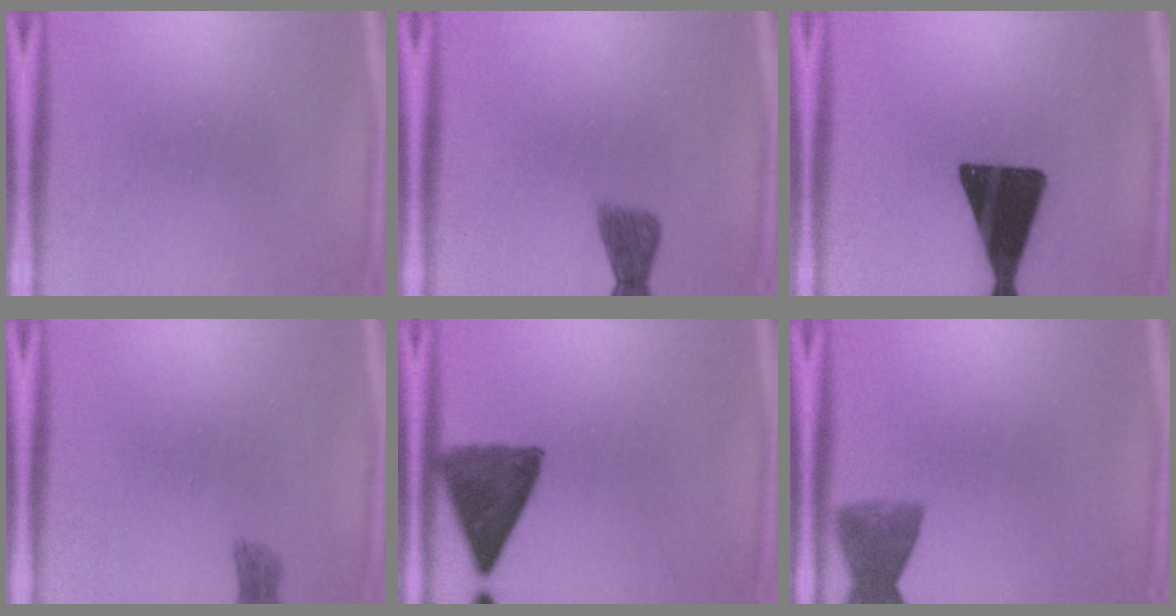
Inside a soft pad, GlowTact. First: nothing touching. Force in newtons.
{"total": 2.7}
{"total": 18.9}
{"total": 1.6}
{"total": 10.5}
{"total": 3.5}